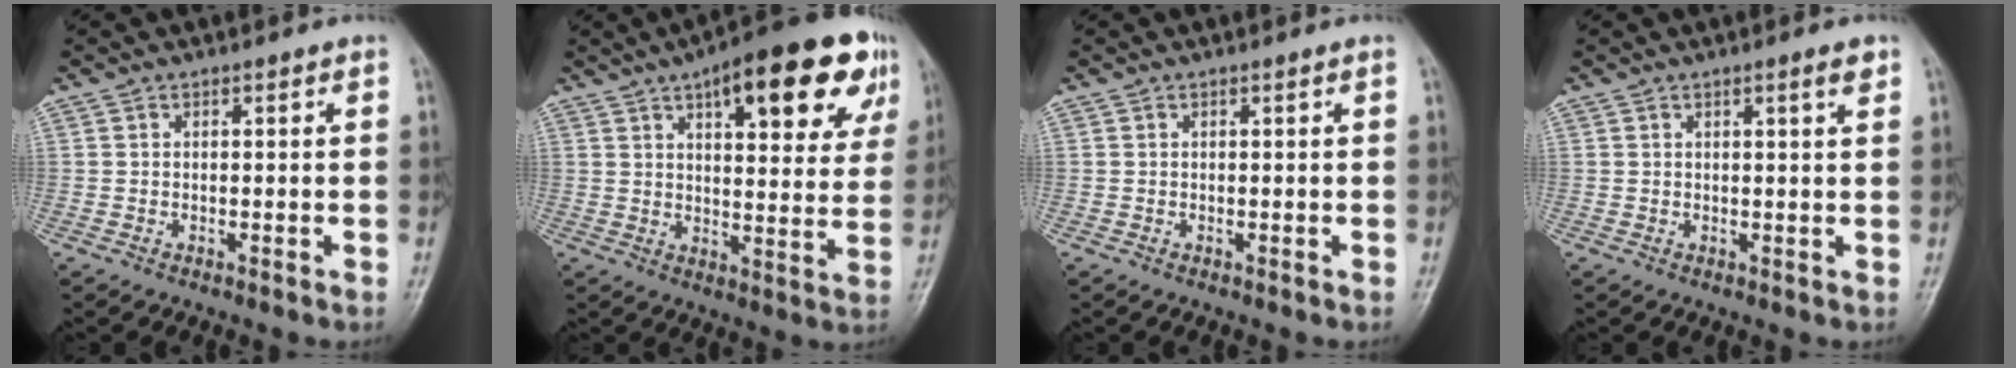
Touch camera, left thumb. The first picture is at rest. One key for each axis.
{"total": 21.4, "fx": 10.7, "fy": 7.7, "fz": 16.9, "tx": -0.191, "ty": -0.010, "tz": 0.142}
{"total": 0.0}
{"total": 2.0, "fx": 1.2, "fy": 0.1, "fz": 1.6, "tx": -0.020, "ty": -0.005, "tz": 0.019}